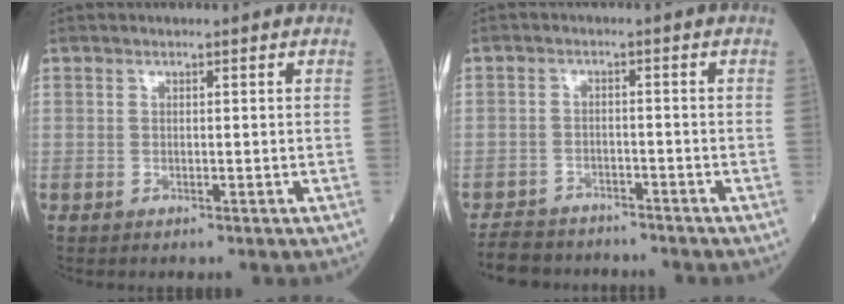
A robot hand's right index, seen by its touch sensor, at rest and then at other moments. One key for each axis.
{"total": 6.7, "fx": -6.2, "fy": 2.3, "fz": 0.9, "tx": -0.012, "ty": -0.009, "tz": -0.100}